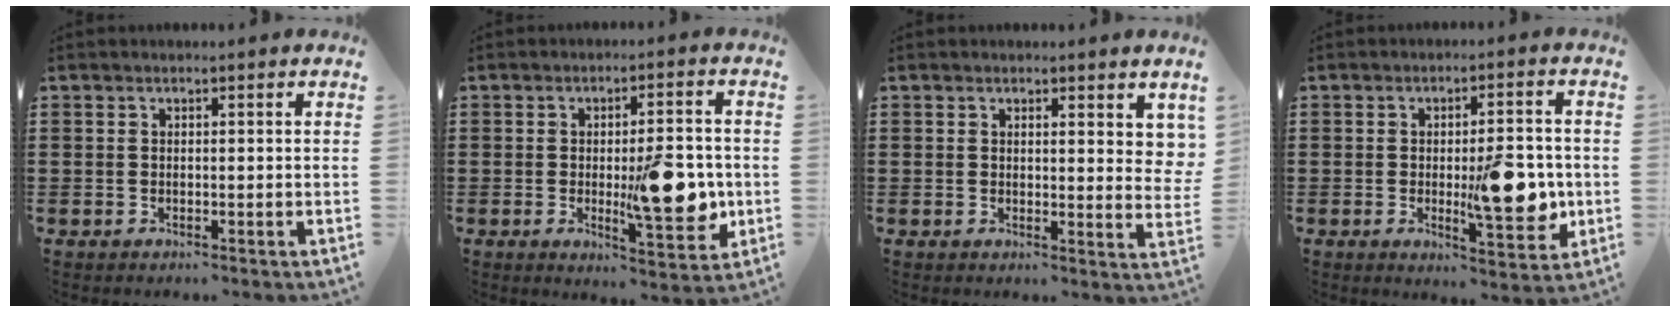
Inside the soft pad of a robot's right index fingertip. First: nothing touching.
{"total": 11.0, "force": [-1.0, 3.4, 10.4], "torque": [-0.146, -0.011, -0.015]}
{"total": 2.6, "force": [2.0, 0.8, 1.4], "torque": [-0.019, 0.000, 0.034]}
{"total": 10.1, "force": [-0.9, 3.3, 9.6], "torque": [-0.127, -0.009, -0.013]}